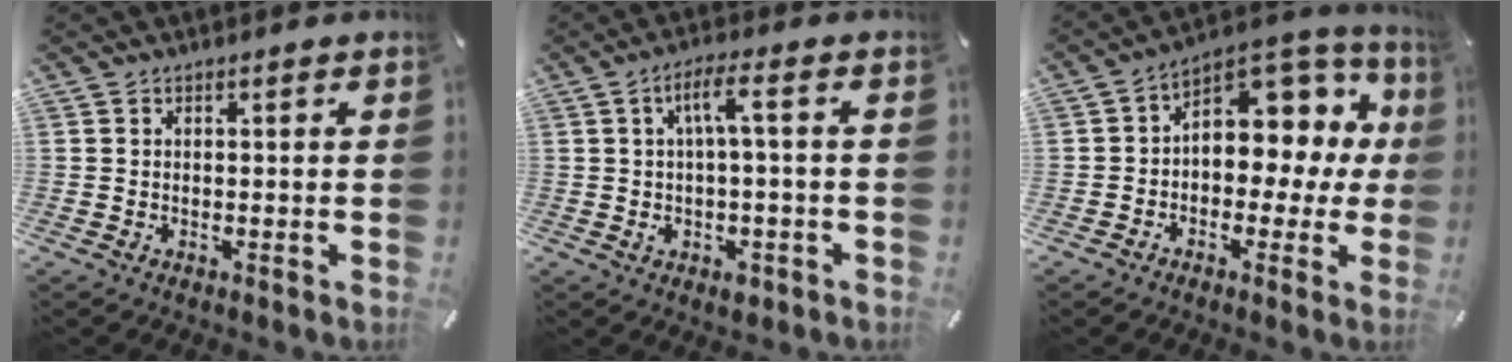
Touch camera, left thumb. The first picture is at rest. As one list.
[{"total": 6.9, "force": [0.2, 2.5, 6.4], "torque": [-0.130, 0.006, -0.001]}, {"total": 8.6, "force": [2.1, 6.9, 4.6], "torque": [-0.061, -0.030, 0.039]}]